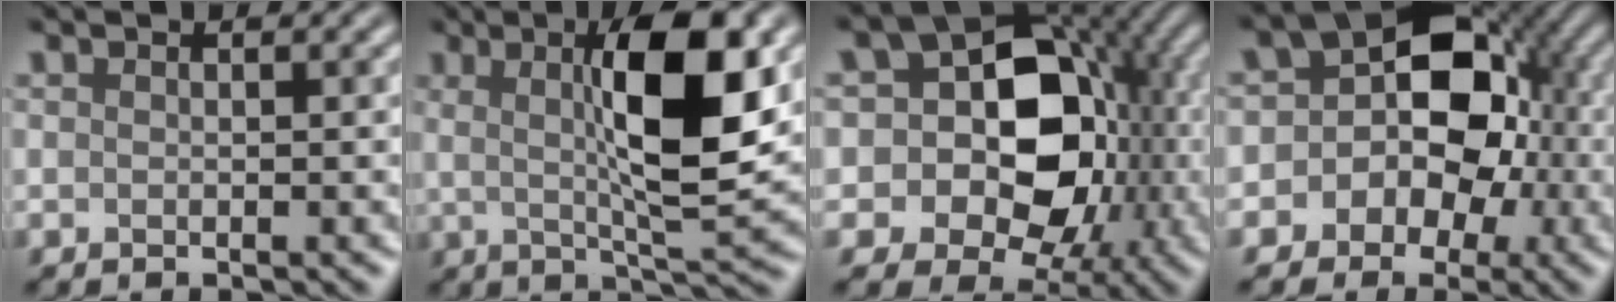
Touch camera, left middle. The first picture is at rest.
{"total": 8.2, "force": [1.7, 1.4, 7.9], "torque": [-0.127, 0.002, 0.041]}
{"total": 13.4, "force": [-0.2, 10.8, 7.8], "torque": [-0.097, 0.004, -0.015]}
{"total": 8.4, "force": [-0.4, 7.0, 4.7], "torque": [-0.015, 0.028, -0.030]}